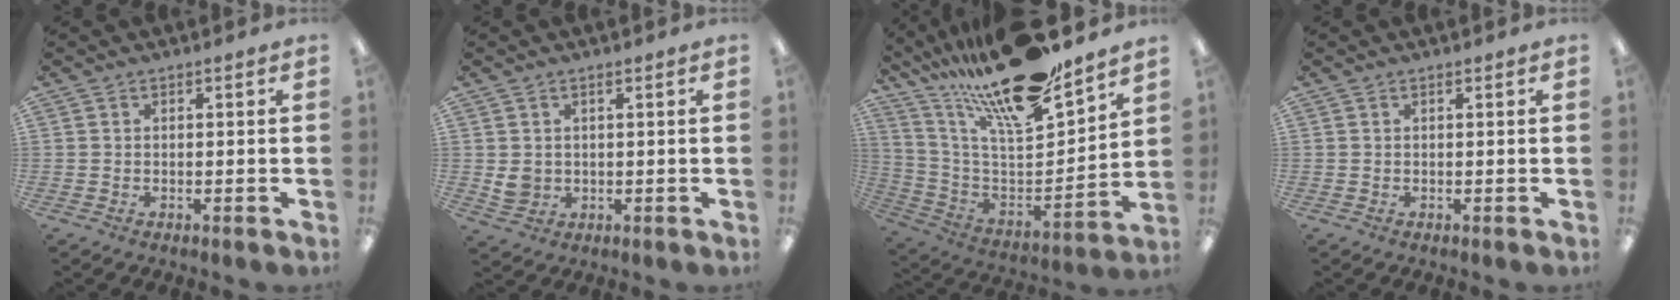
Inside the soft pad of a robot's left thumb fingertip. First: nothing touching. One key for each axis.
{"total": 3.4, "fx": 1.1, "fy": 2.9, "fz": 1.4, "tx": -0.023, "ty": 0.001, "tz": 0.020}
{"total": 22.5, "fx": 18.7, "fy": 4.4, "fz": 11.7, "tx": -0.199, "ty": -0.134, "tz": 0.312}
{"total": 0.0}